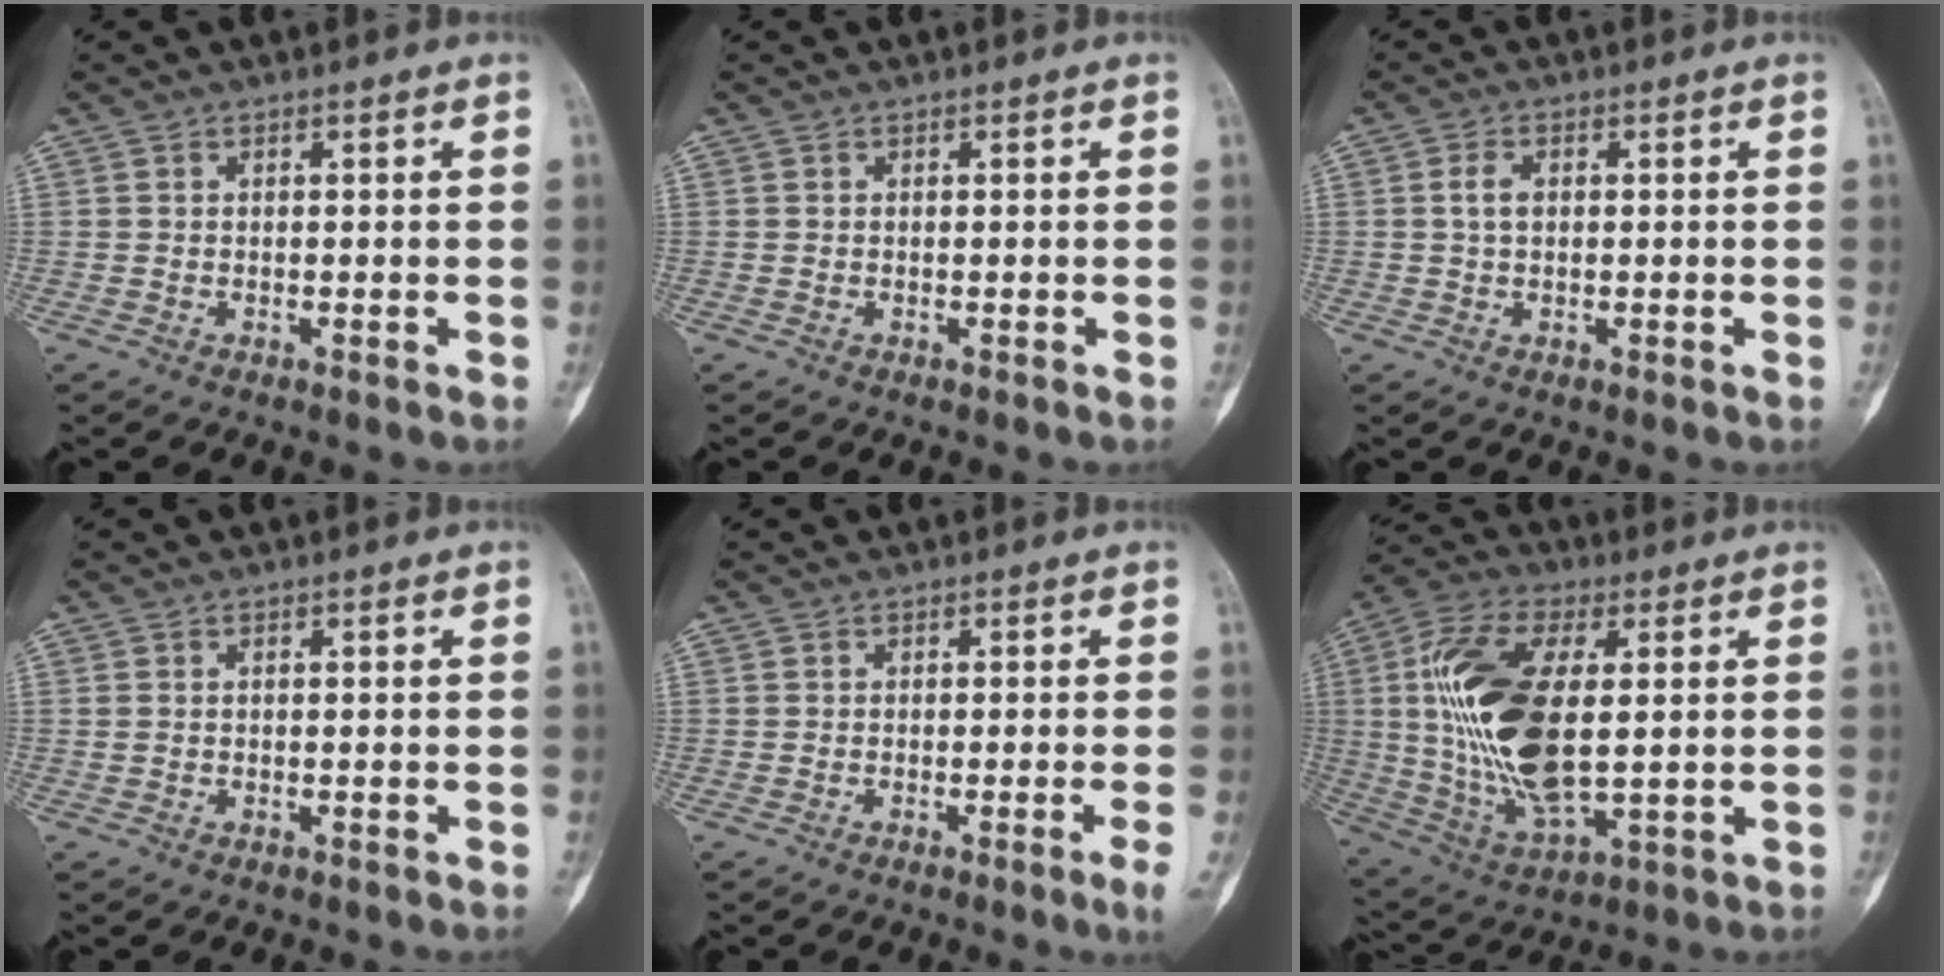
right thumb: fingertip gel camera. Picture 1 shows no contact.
{"total": 0.0}
{"total": 2.6, "force": [0.3, 1.5, 2.0], "torque": [-0.036, 0.004, 0.004]}
{"total": 0.0}
{"total": 2.1, "force": [-0.8, -0.4, 1.9], "torque": [-0.034, -0.006, -0.013]}
{"total": 21.6, "force": [2.3, 10.4, 18.8], "torque": [-0.377, -0.008, 0.046]}